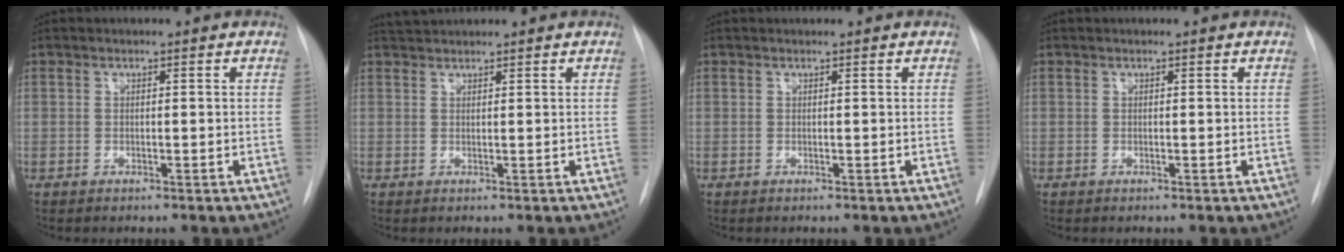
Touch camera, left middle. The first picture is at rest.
{"total": 2.0, "force": [2.0, 0.1, 0.2], "torque": [-0.010, 0.016, 0.040]}
{"total": 0.6, "force": [0.6, 0.0, 0.1], "torque": [-0.006, 0.014, 0.014]}
{"total": 0.0}